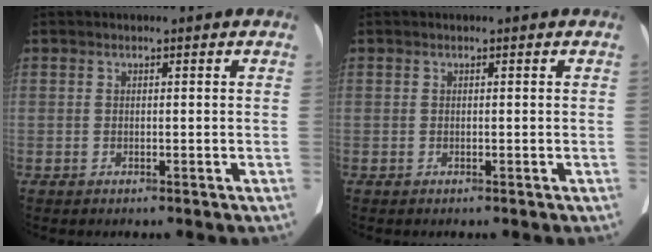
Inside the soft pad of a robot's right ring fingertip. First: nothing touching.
{"total": 0.0}